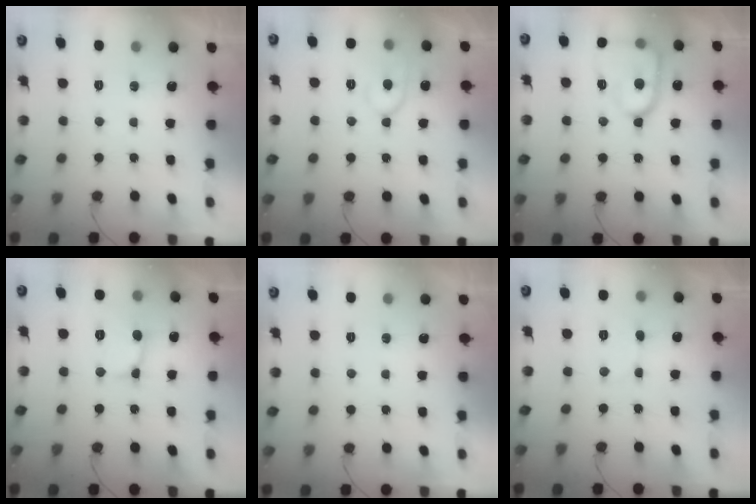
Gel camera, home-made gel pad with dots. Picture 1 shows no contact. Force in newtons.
{"total": 9.5, "press": 9.4, "slide": 0.9}
{"total": 16.4, "press": 16.3, "slide": 1.4}
{"total": 4.0, "press": 3.9, "slide": 0.6}
{"total": 0.0}
{"total": 2.4, "press": 2.4, "slide": 0.2}